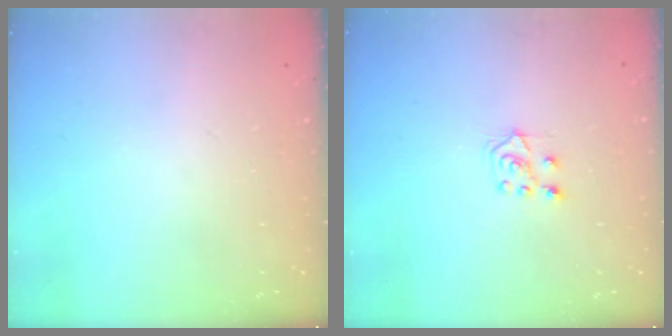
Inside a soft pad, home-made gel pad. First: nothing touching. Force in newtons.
{"total": 6.0, "press": 6.0, "slide": 0.4}